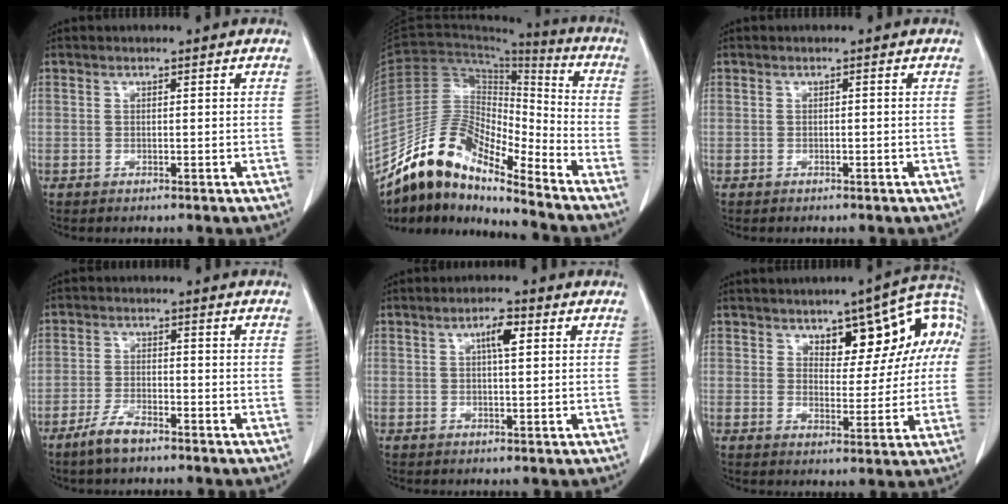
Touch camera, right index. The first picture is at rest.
{"total": 13.7, "force": [-12.0, 3.1, 5.9], "torque": [-0.107, 0.045, -0.224]}
{"total": 0.0}
{"total": 4.6, "force": [-3.5, 1.0, 2.8], "torque": [-0.060, -0.002, -0.068]}
{"total": 3.8, "force": [1.2, 1.0, 3.4], "torque": [-0.060, 0.006, 0.018]}
{"total": 11.7, "force": [4.0, 5.8, 9.4], "torque": [-0.107, 0.037, 0.052]}